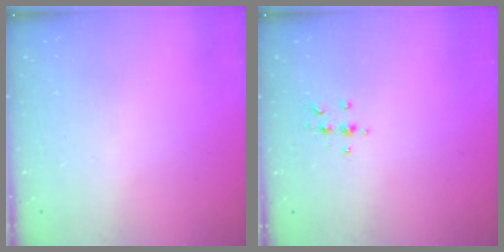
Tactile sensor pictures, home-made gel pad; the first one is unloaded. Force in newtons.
{"total": 5.4, "press": 5.2, "slide": 1.4}